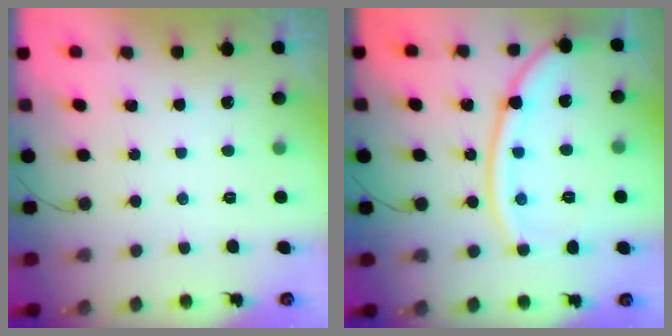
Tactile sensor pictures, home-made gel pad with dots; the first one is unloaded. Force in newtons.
{"total": 14.1, "press": 14.0, "slide": 0.8}